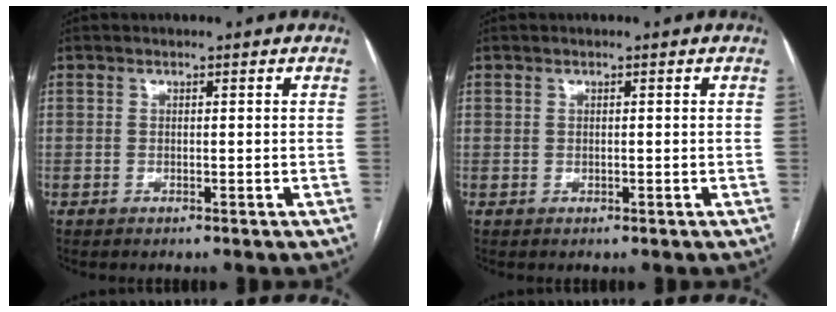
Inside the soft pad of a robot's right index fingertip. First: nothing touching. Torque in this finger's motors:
{"motor_torque": [0.02, 0.06, 0.05, 0.00]}